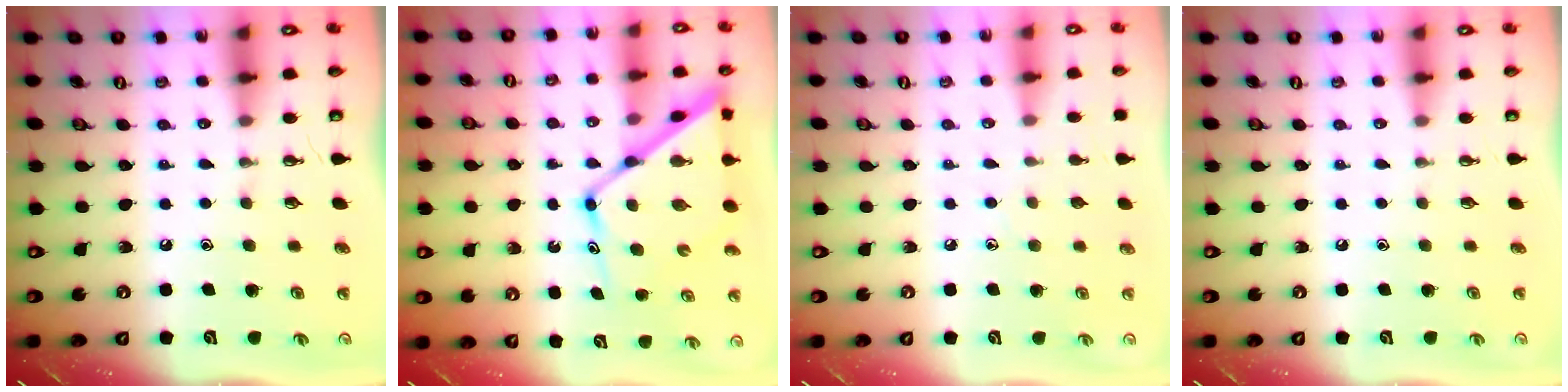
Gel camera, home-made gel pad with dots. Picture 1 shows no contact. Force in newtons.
{"total": 16.5, "press": 16.4, "slide": 1.4}
{"total": 4.9, "press": 4.8, "slide": 0.7}
{"total": 0.0}